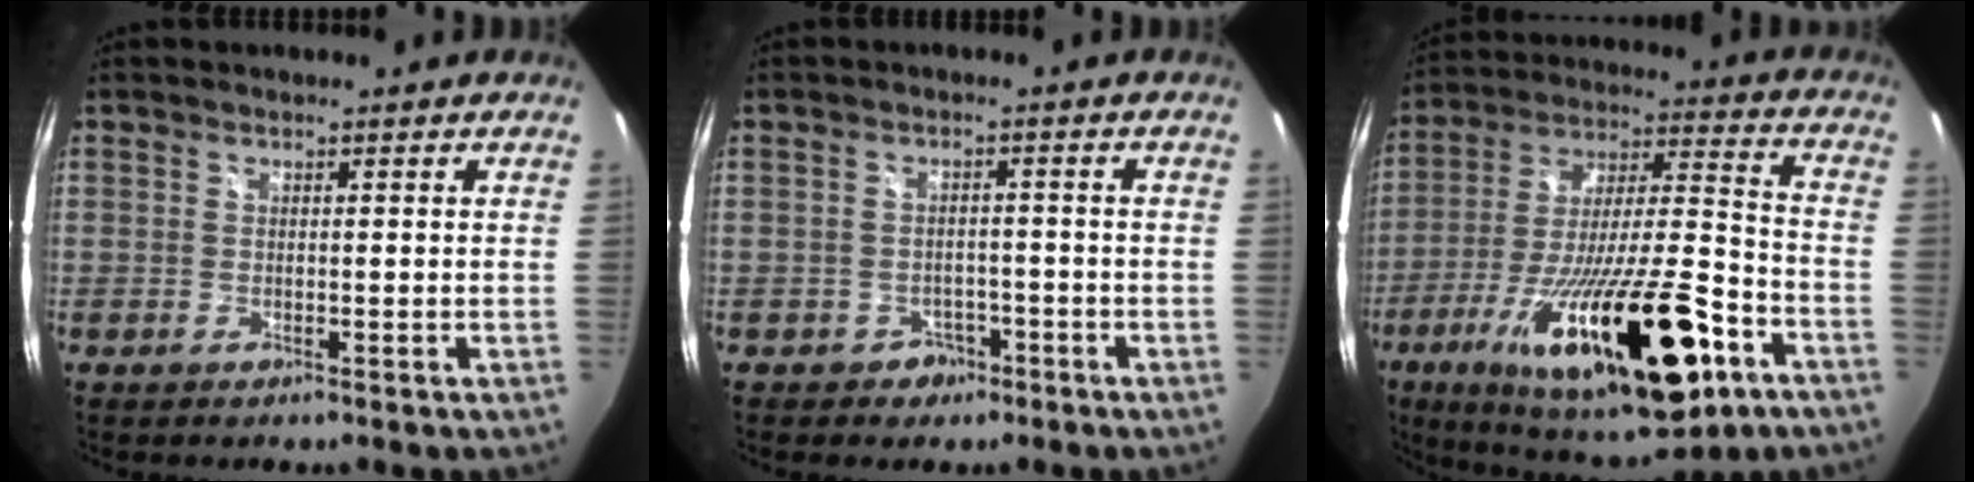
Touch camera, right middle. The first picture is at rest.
{"total": 3.6, "force": [-2.1, 2.9, 0.3], "torque": [-0.014, 0.009, -0.027]}
{"total": 30.4, "force": [-15.0, 8.4, 25.1], "torque": [-0.436, -0.053, -0.237]}